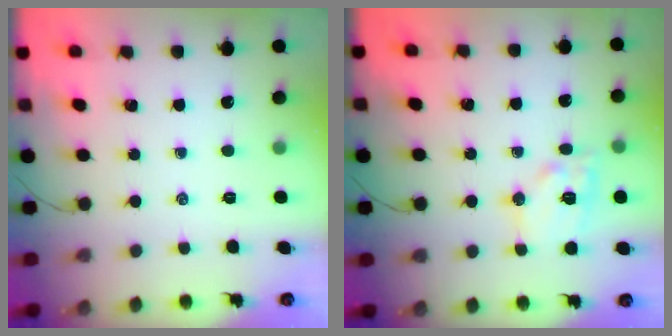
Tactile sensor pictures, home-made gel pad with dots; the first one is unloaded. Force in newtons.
{"total": 12.2, "press": 12.2, "slide": 1.2}